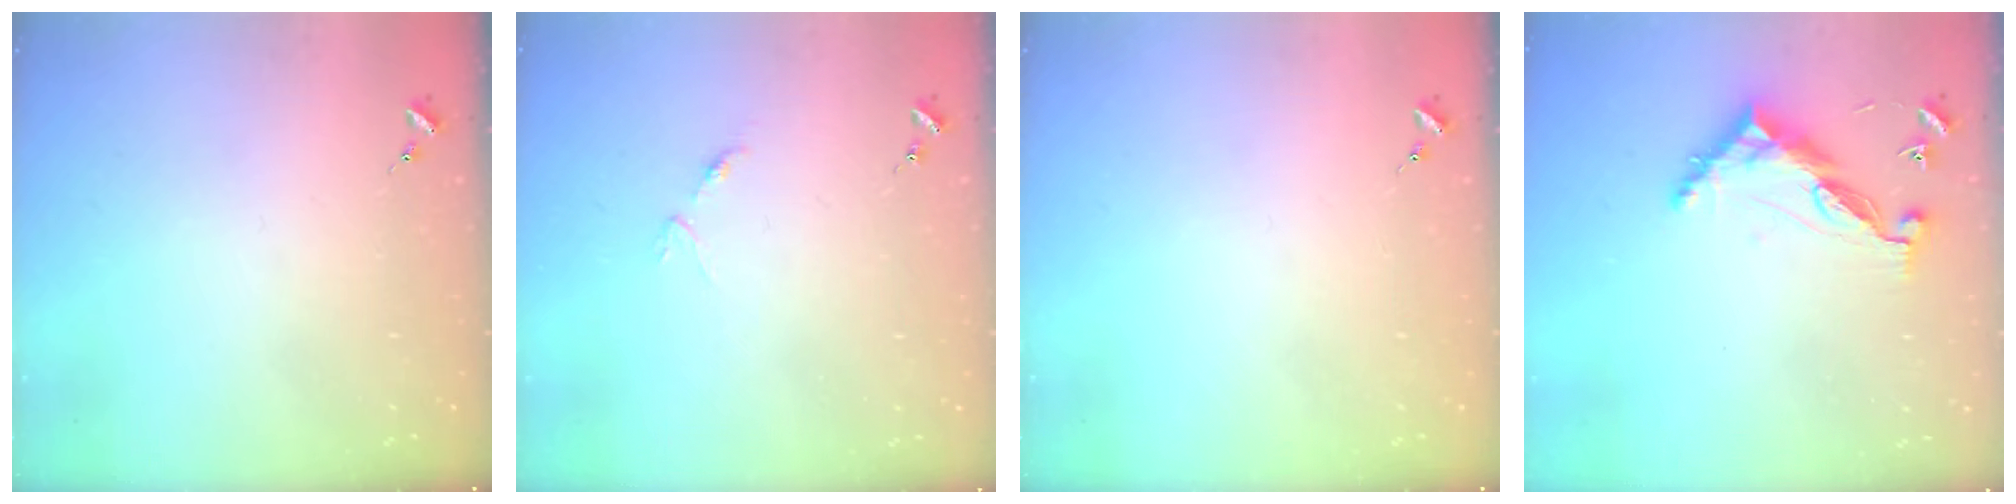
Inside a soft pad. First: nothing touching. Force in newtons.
{"total": 3.7, "press": 3.7, "slide": 0.3}
{"total": 0.0}
{"total": 9.0, "press": 9.0, "slide": 0.8}